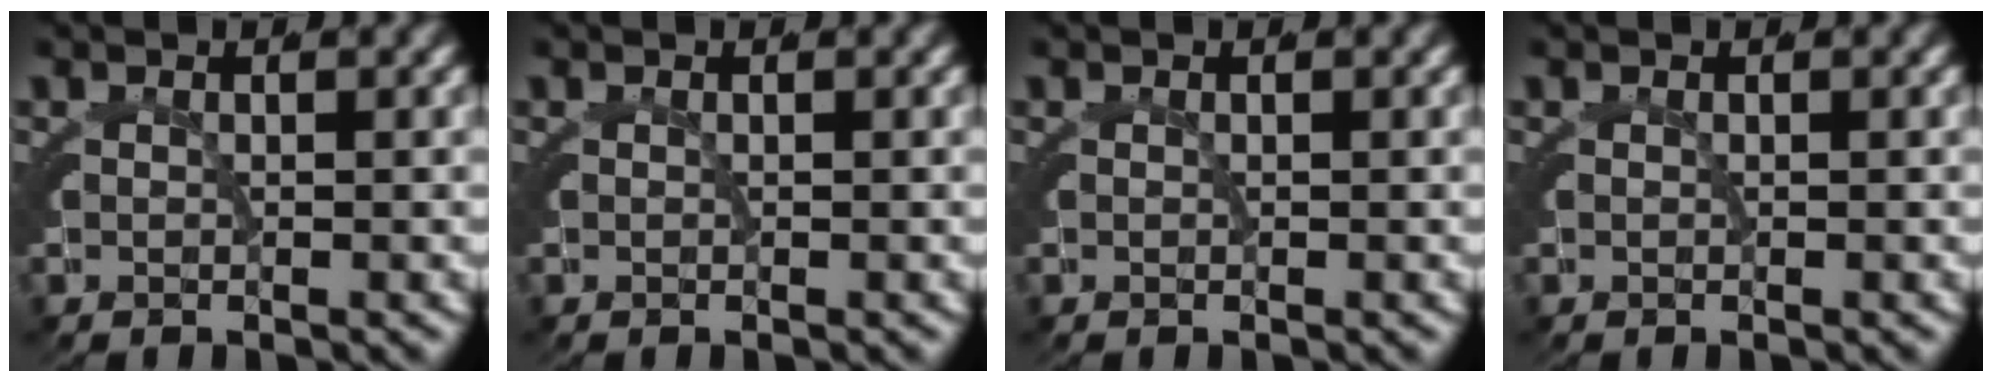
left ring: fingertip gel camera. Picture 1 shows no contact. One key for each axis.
{"total": 0.0}
{"total": 0.0}
{"total": 0.0}